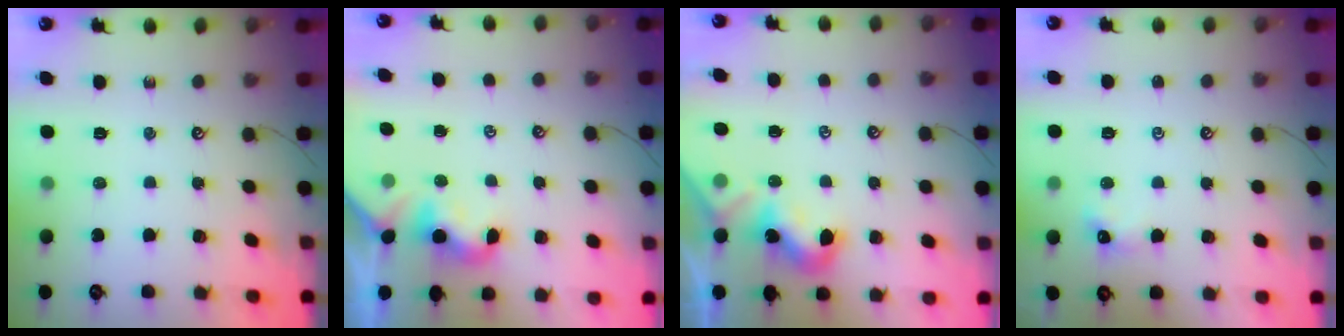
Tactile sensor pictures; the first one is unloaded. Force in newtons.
{"total": 1.8, "press": 1.8, "slide": 0.5}
{"total": 1.8, "press": 1.8, "slide": 0.5}
{"total": 2.5, "press": 2.4, "slide": 0.7}